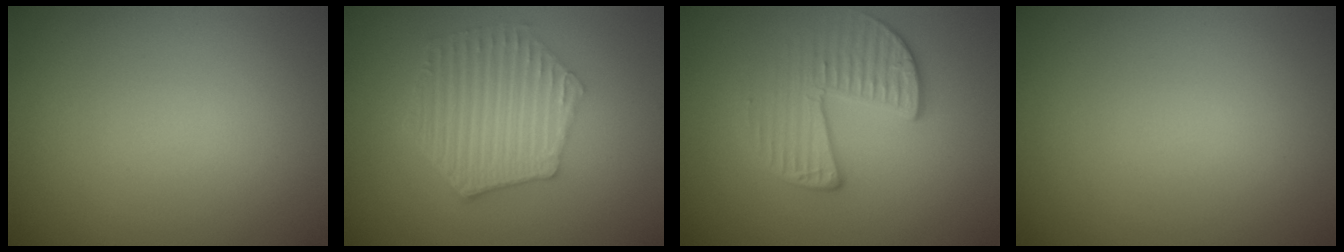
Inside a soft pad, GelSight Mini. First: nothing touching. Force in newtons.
{"total": 6.2, "press": 4.6, "slide": 4.1}
{"total": 3.3, "press": 3.0, "slide": 1.3}
{"total": 0.0}